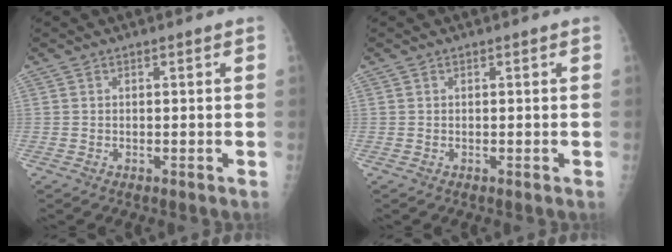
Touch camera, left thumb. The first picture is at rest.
{"total": 0.0}